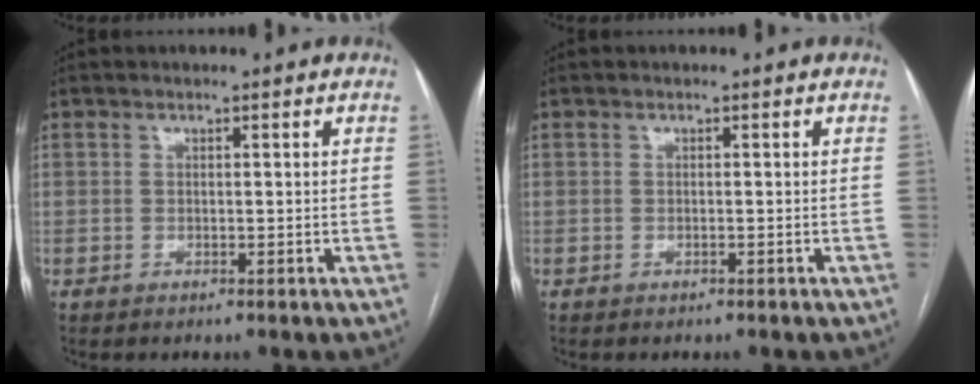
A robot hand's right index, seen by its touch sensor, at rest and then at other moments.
{"total": 0.0}